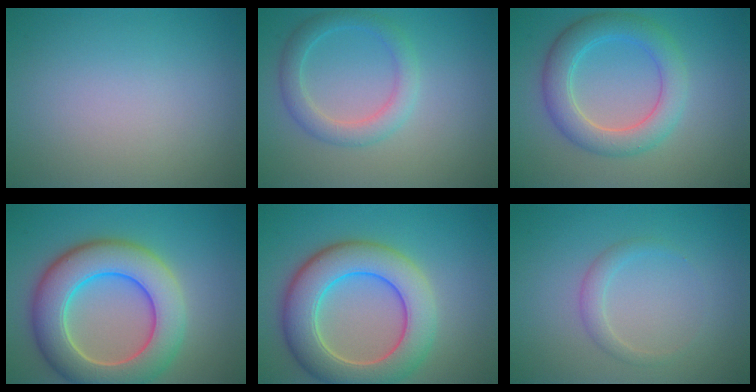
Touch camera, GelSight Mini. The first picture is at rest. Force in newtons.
{"total": 3.0, "press": 3.0, "slide": 0.2}
{"total": 5.0, "press": 5.0, "slide": 0.2}
{"total": 9.3, "press": 9.3, "slide": 0.8}
{"total": 8.6, "press": 8.6, "slide": 0.7}
{"total": 1.4, "press": 1.4, "slide": 0.1}